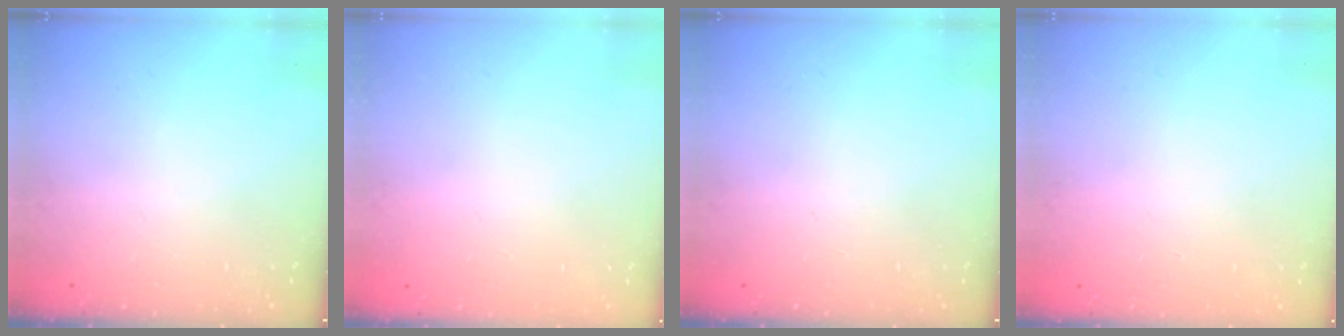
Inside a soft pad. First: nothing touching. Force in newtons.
{"total": 0.0}
{"total": 0.0}
{"total": 0.0}